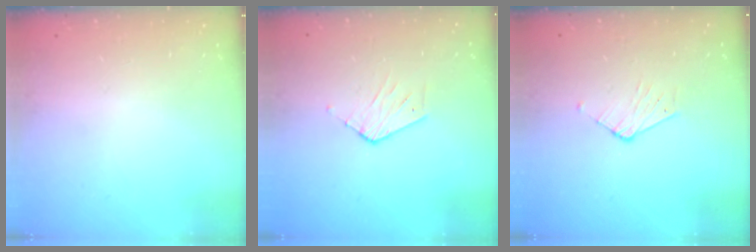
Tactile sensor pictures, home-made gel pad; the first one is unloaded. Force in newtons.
{"total": 3.3, "press": 3.3, "slide": 0.2}
{"total": 3.7, "press": 3.7, "slide": 0.3}